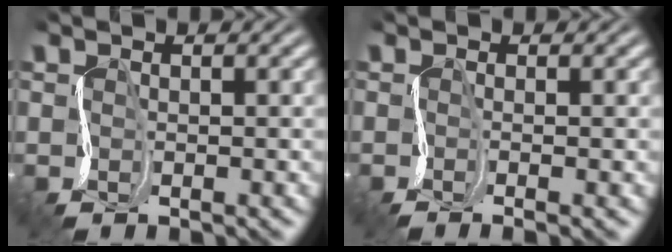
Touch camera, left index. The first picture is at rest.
{"total": 1.7, "force": [-0.4, 0.5, 1.6], "torque": [-0.020, -0.006, -0.008]}